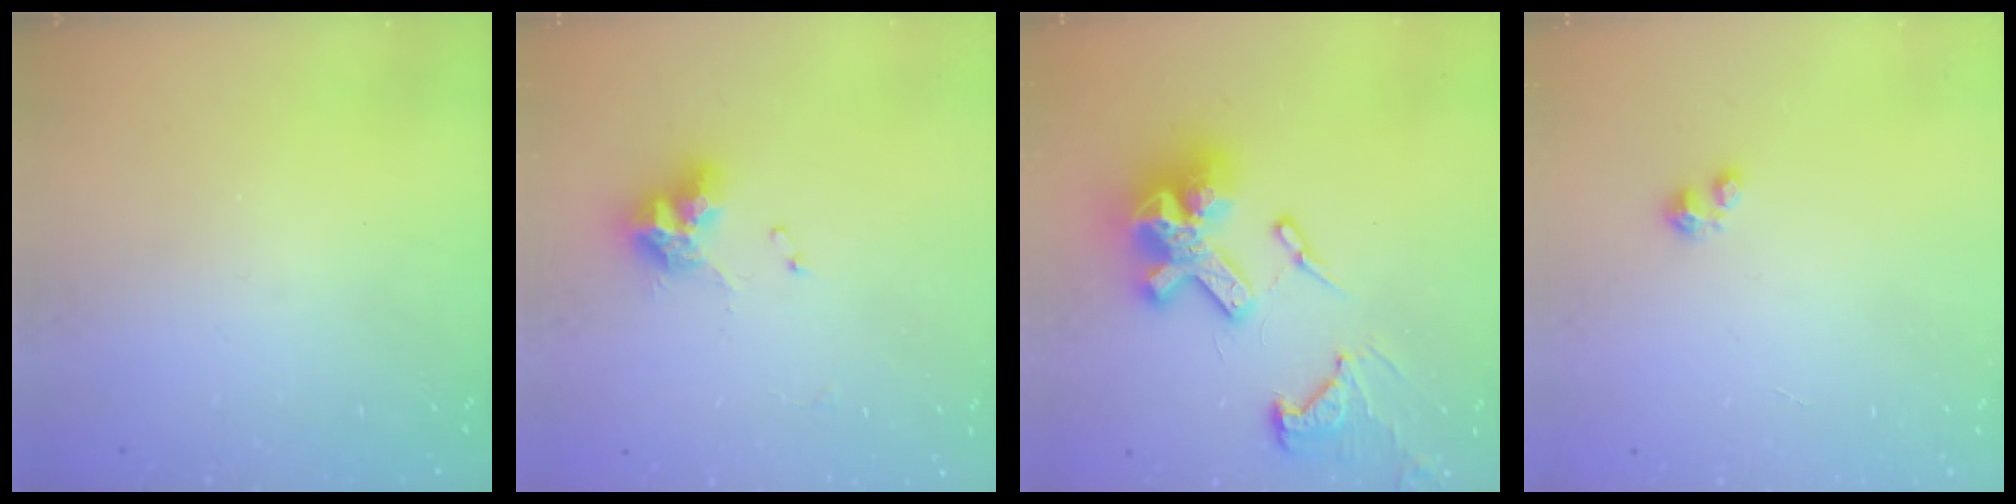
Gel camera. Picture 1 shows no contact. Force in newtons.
{"total": 9.0, "press": 9.0, "slide": 0.5}
{"total": 23.0, "press": 22.8, "slide": 2.4}
{"total": 2.3, "press": 2.3, "slide": 0.3}